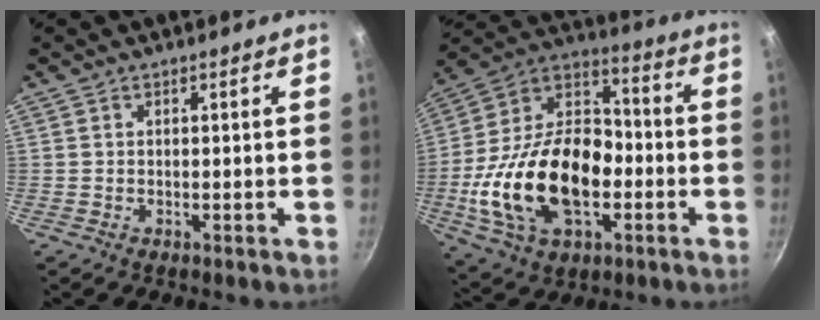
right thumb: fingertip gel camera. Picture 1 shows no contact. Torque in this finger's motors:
{"motor_torque": [1.89, 3.12, 2.32, -0.46, 0.77]}